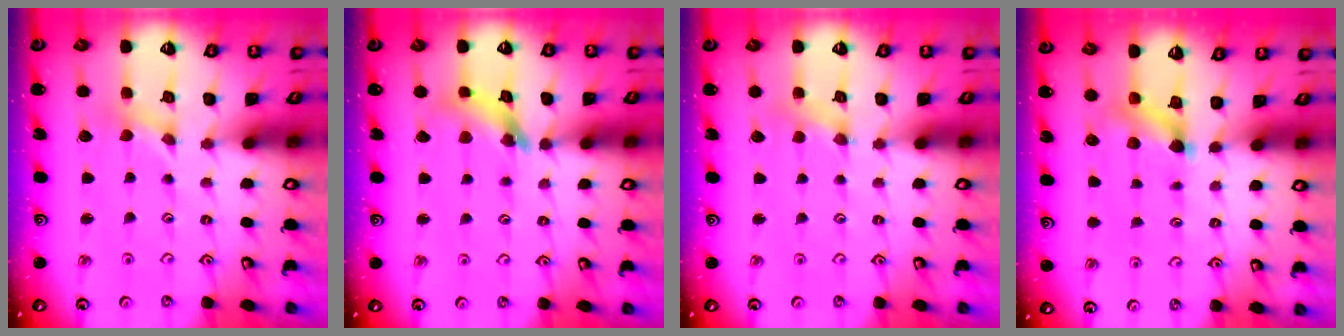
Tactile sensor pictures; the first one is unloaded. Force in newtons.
{"total": 8.7, "press": 8.6, "slide": 1.0}
{"total": 2.4, "press": 2.4, "slide": 0.3}
{"total": 6.1, "press": 6.0, "slide": 0.9}